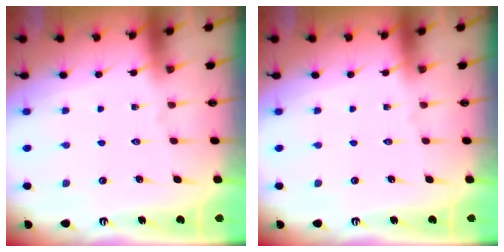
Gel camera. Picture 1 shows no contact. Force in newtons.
{"total": 0.0}